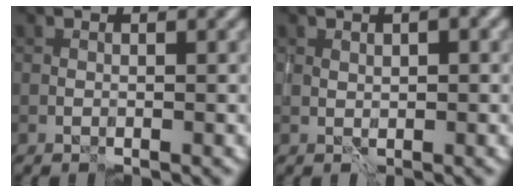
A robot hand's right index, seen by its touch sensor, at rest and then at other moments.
{"total": 1.1, "force": [0.6, 0.6, 0.7], "torque": [-0.009, 0.001, 0.011]}